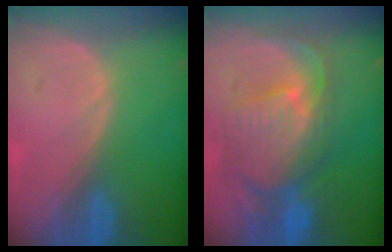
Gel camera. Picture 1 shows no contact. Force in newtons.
{"total": 11.1, "press": 9.7, "slide": 5.4}